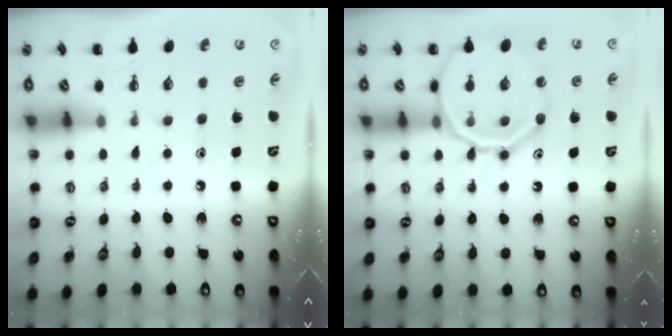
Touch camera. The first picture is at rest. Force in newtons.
{"total": 16.1, "press": 16.0, "slide": 1.4}